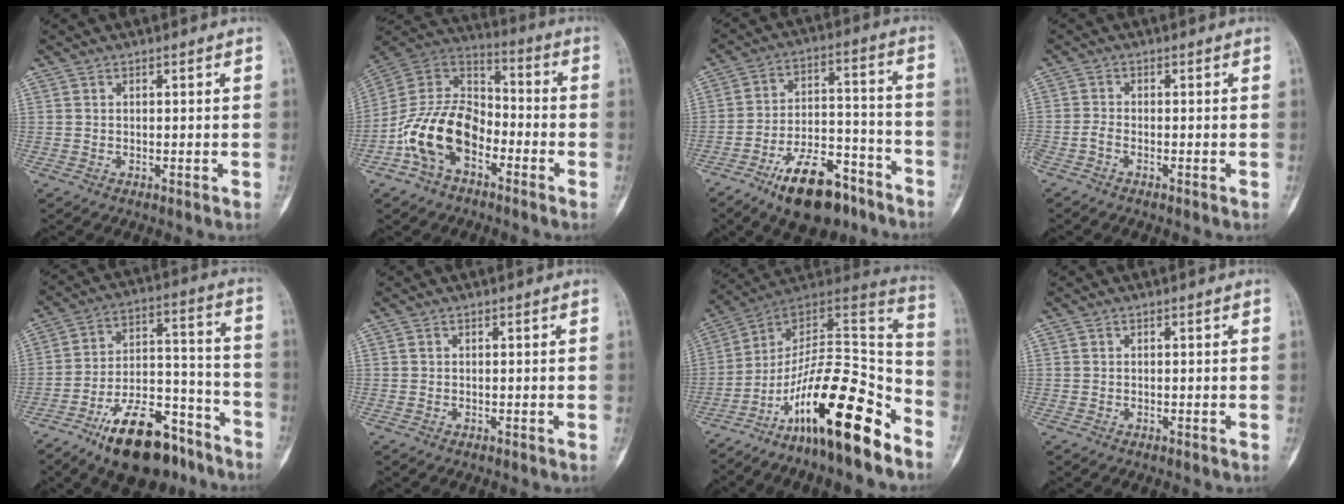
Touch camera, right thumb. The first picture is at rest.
{"total": 15.8, "force": [-6.1, 10.1, 10.6], "torque": [-0.186, 0.065, -0.124]}
{"total": 16.5, "force": [-10.8, 7.3, 10.1], "torque": [-0.146, 0.083, -0.173]}
{"total": 1.6, "force": [-1.1, 0.4, 1.1], "torque": [-0.035, 0.001, -0.027]}
{"total": 19.7, "force": [-13.2, 8.7, 11.8], "torque": [-0.180, 0.095, -0.215]}
{"total": 0.0}
{"total": 22.5, "force": [-14.6, 5.9, 16.0], "torque": [-0.245, 0.107, -0.239]}
{"total": 0.0}